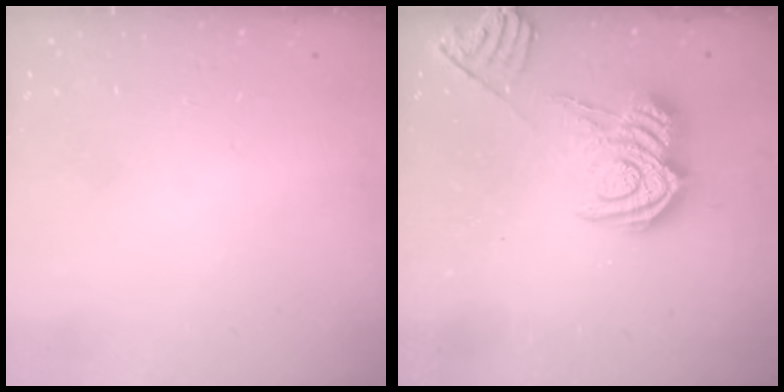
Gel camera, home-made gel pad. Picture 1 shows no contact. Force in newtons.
{"total": 12.7, "press": 12.6, "slide": 0.7}